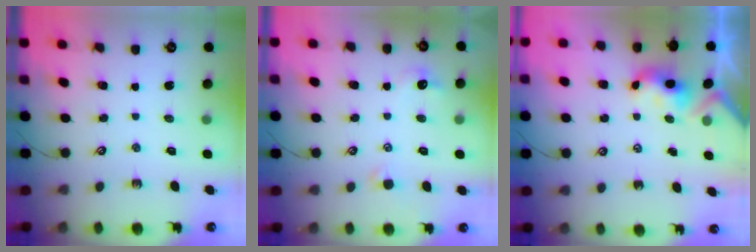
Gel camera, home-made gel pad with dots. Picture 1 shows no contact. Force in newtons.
{"total": 1.2, "press": 1.0, "slide": 0.6}
{"total": 3.4, "press": 3.4, "slide": 0.4}